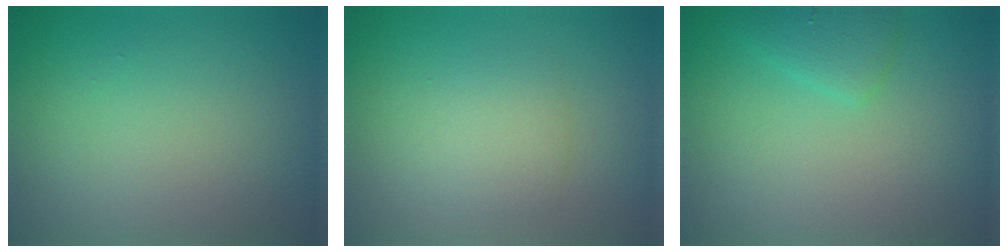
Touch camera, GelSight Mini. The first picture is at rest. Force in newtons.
{"total": 2.3, "press": 2.3, "slide": 0.1}
{"total": 1.9, "press": 1.9, "slide": 0.0}